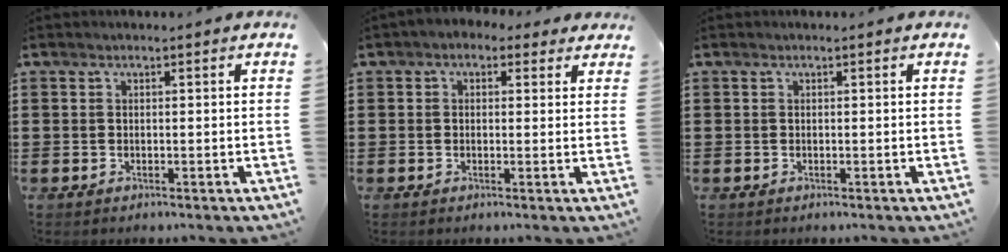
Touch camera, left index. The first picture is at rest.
{"total": 1.7, "force": [0.6, 1.5, 0.7], "torque": [-0.020, 0.010, 0.009]}
{"total": 0.0}